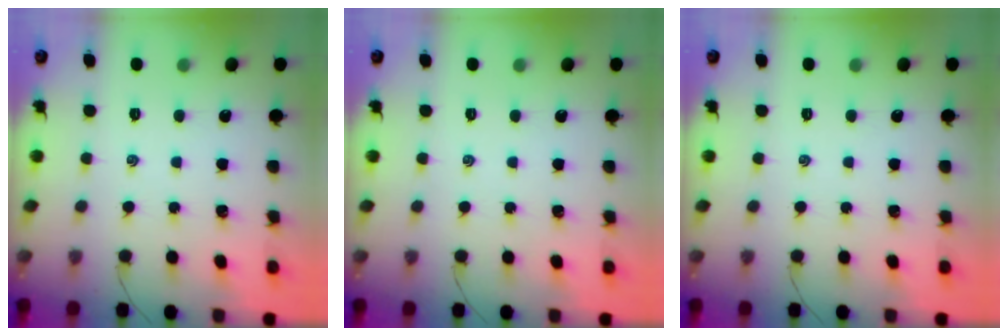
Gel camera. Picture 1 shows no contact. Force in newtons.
{"total": 0.0}
{"total": 0.0}